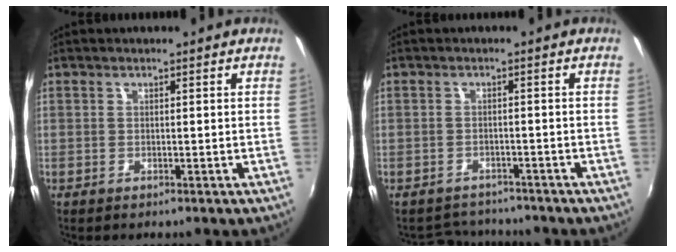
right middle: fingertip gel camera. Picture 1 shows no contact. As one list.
[{"total": 5.5, "force": [-5.2, 1.8, 0.4], "torque": [-0.022, 0.005, -0.079]}]